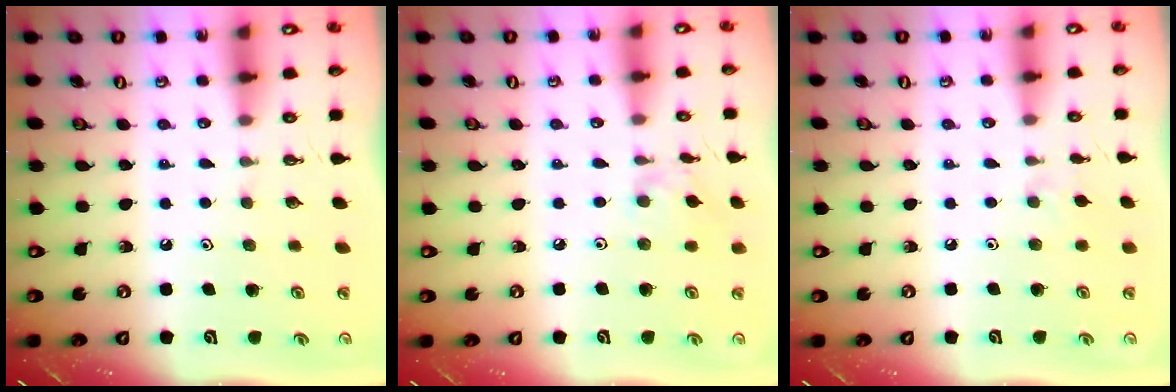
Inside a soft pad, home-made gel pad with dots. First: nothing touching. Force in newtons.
{"total": 4.1, "press": 4.1, "slide": 0.4}
{"total": 1.9, "press": 1.9, "slide": 0.4}